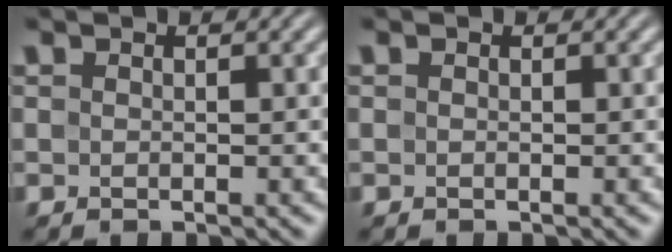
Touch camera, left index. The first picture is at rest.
{"total": 0.0}